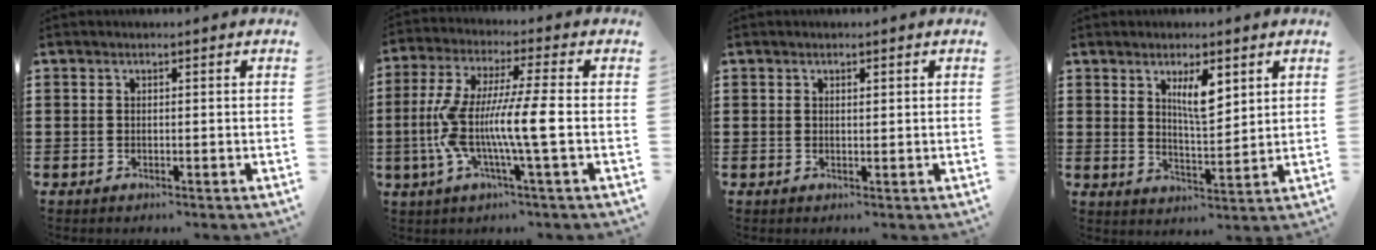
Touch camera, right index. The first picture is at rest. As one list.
[{"total": 11.6, "force": [-2.3, 0.8, 11.4], "torque": [-0.240, -0.018, -0.053]}, {"total": 0.6, "force": [0.4, 0.3, 0.4], "torque": [-0.008, 0.003, 0.007]}, {"total": 5.5, "force": [2.7, 1.7, 4.5], "torque": [-0.080, -0.003, 0.044]}]